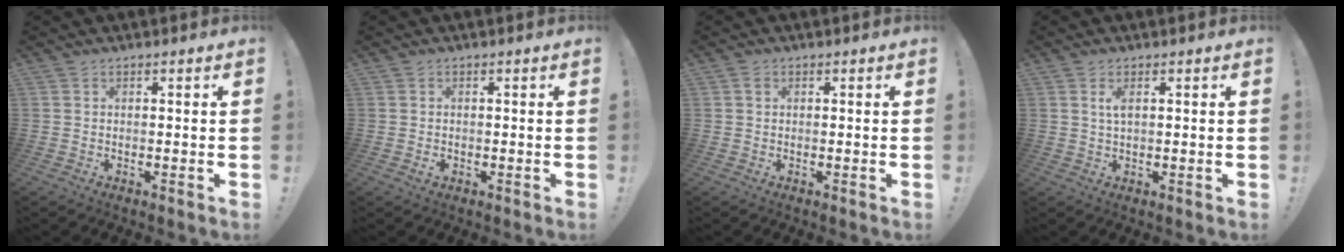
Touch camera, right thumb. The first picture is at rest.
{"total": 0.7, "force": [-0.1, 0.6, 0.1], "torque": [0.008, -0.002, -0.004]}
{"total": 0.8, "force": [0.1, 0.7, 0.3], "torque": [-0.001, 0.002, 0.000]}
{"total": 2.4, "force": [0.9, 0.7, 2.1], "torque": [-0.037, -0.001, 0.013]}